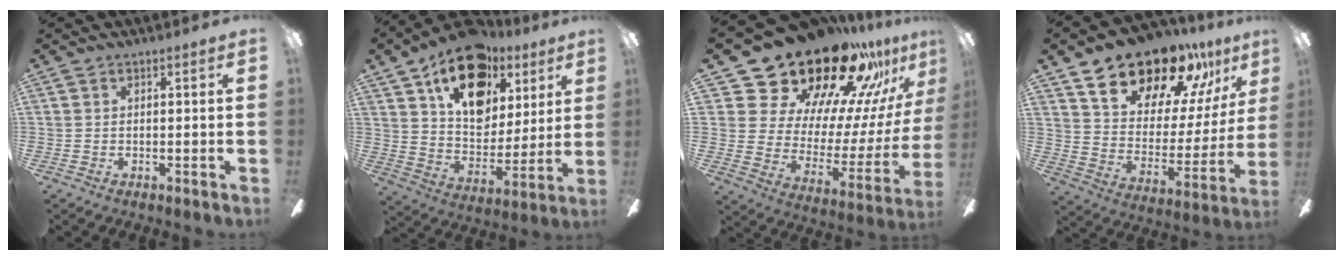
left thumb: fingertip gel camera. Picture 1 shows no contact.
{"total": 20.6, "force": [12.4, 12.4, 10.8], "torque": [-0.176, -0.061, 0.221]}
{"total": 29.5, "force": [24.2, 13.1, 10.6], "torque": [-0.170, -0.183, 0.450]}
{"total": 20.8, "force": [16.5, 8.8, 8.9], "torque": [-0.156, -0.113, 0.291]}